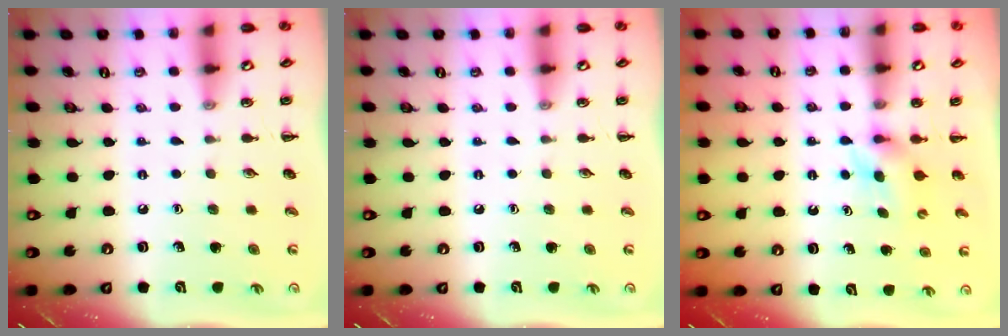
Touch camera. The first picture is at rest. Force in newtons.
{"total": 0.0}
{"total": 4.3, "press": 4.0, "slide": 1.5}